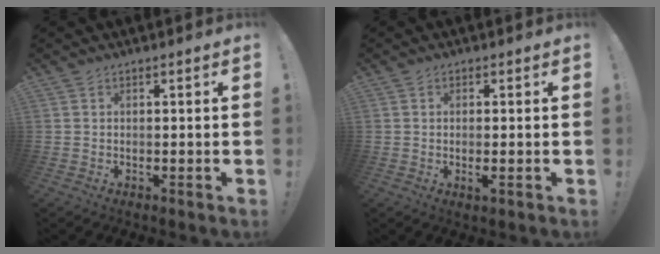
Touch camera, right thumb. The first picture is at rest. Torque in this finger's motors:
{"motor_torque": [-0.05, -0.49, 0.01, 0.33, -0.08]}